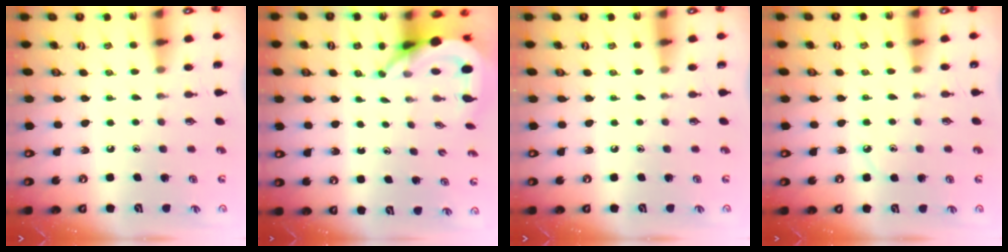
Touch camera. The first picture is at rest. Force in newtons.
{"total": 6.6, "press": 6.5, "slide": 0.9}
{"total": 0.0}
{"total": 3.5, "press": 3.5, "slide": 0.5}